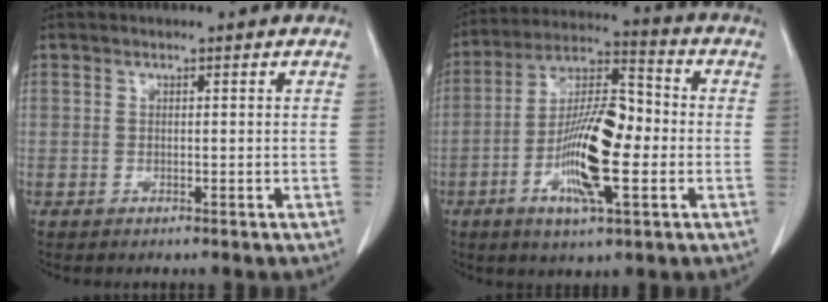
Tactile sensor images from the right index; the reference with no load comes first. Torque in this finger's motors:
{"motor_torque": [2.14, 0.00, 0.45, 0.17]}